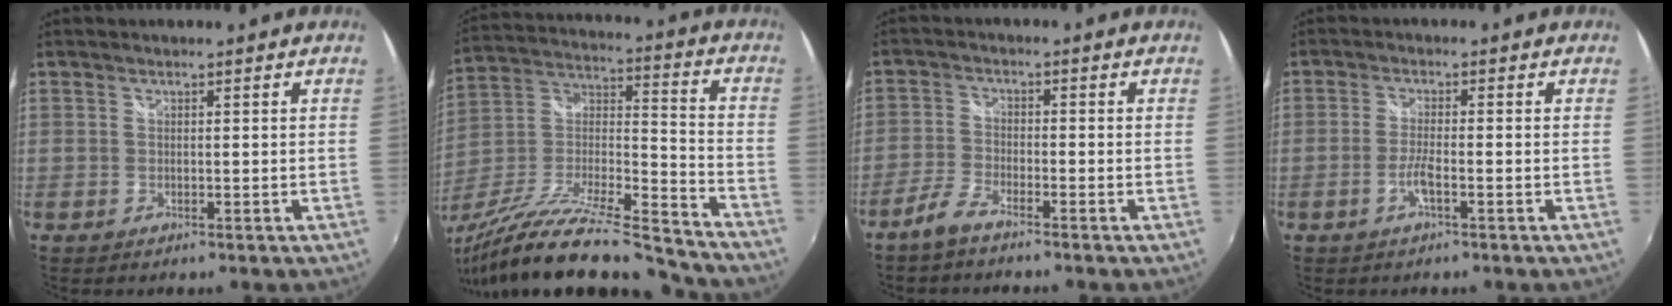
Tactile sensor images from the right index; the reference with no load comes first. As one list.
[{"total": 27.7, "force": [-23.3, 3.5, 14.6], "torque": [-0.257, -0.039, -0.381]}, {"total": 3.9, "force": [-3.3, 0.8, 1.9], "torque": [-0.057, 0.001, -0.071]}, {"total": 3.1, "force": [-1.4, 0.1, 2.7], "torque": [-0.060, -0.002, -0.031]}]